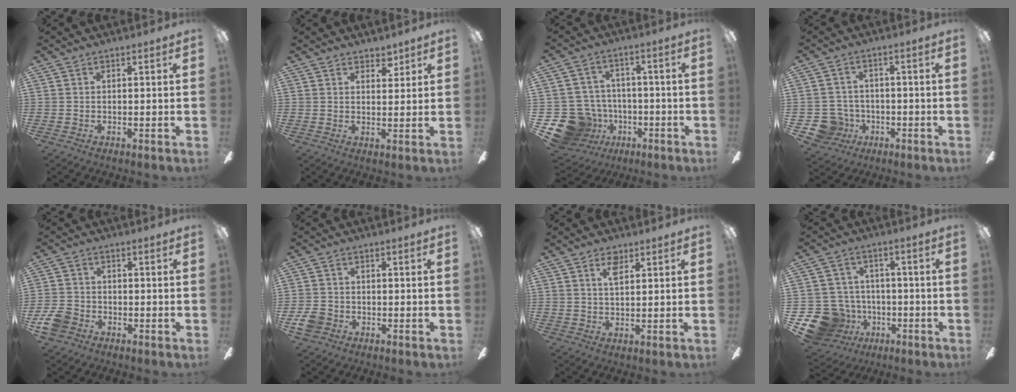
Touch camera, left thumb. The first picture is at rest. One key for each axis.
{"total": 3.5, "fx": 2.9, "fy": 1.7, "fz": 0.8, "tx": 0.003, "ty": -0.015, "tz": 0.050}
{"total": 14.7, "fx": -6.0, "fy": 12.3, "fz": 5.4, "tx": -0.140, "ty": 0.035, "tz": -0.088}
{"total": 7.4, "fx": -2.3, "fy": 6.9, "fz": 1.5, "tx": -0.059, "ty": 0.013, "tz": -0.041}
{"total": 5.9, "fx": -3.2, "fy": 4.4, "fz": 2.3, "tx": -0.060, "ty": 0.018, "tz": -0.063}
{"total": 4.4, "fx": -2.1, "fy": 3.4, "fz": 1.7, "tx": -0.043, "ty": 0.010, "tz": -0.042}
{"total": 4.2, "fx": 2.3, "fy": 1.9, "fz": 3.0, "tx": -0.050, "ty": -0.001, "tz": 0.036}
{"total": 13.6, "fx": -5.7, "fy": 11.3, "fz": 4.8, "tx": -0.125, "ty": 0.035, "tz": -0.090}